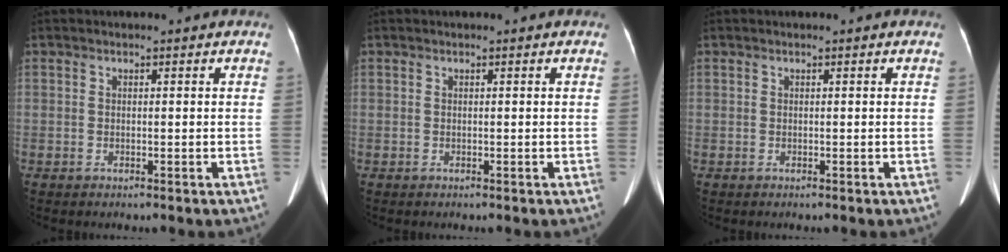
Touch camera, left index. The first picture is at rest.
{"total": 0.0}
{"total": 0.0}